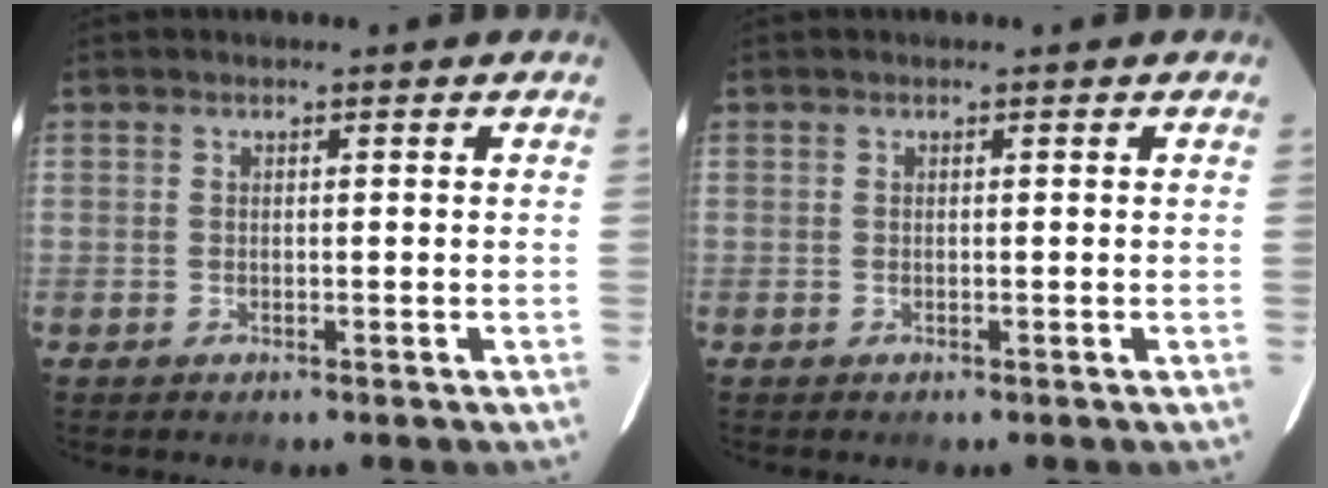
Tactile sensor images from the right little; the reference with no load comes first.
{"total": 0.0}